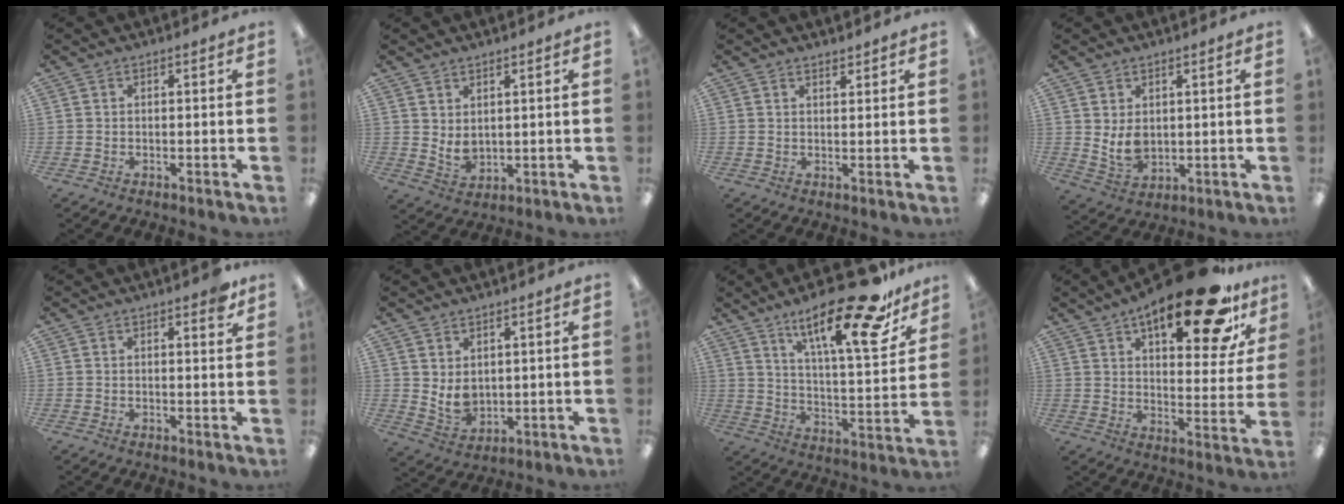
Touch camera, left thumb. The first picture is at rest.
{"total": 4.0, "force": [2.5, 2.2, 2.0], "torque": [-0.027, -0.021, 0.047]}
{"total": 1.6, "force": [1.6, 0.4, 0.2], "torque": [0.004, -0.008, 0.028]}
{"total": 6.1, "force": [1.7, 4.3, 4.0], "torque": [-0.082, -0.015, 0.030]}
{"total": 2.5, "force": [1.8, 0.6, 1.5], "torque": [-0.018, -0.005, 0.029]}
{"total": 5.3, "force": [2.6, 3.7, 2.7], "torque": [-0.049, -0.019, 0.049]}
{"total": 23.3, "force": [16.1, 6.0, 15.7], "torque": [-0.249, -0.100, 0.258]}
{"total": 22.2, "force": [14.3, 8.0, 15.0], "torque": [-0.211, -0.077, 0.226]}